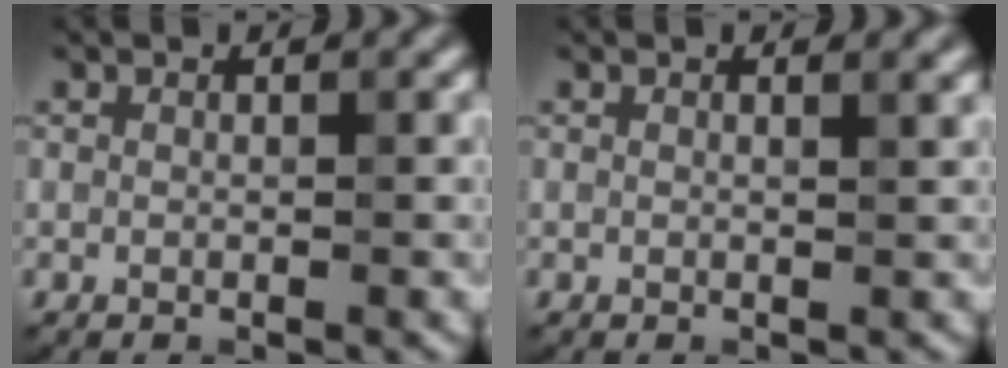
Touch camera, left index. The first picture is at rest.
{"total": 1.0, "force": [0.5, 0.3, 0.8], "torque": [-0.005, 0.002, 0.003]}